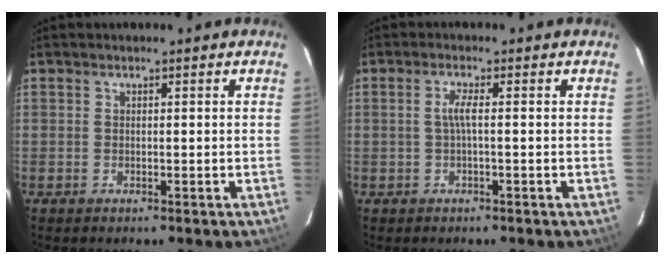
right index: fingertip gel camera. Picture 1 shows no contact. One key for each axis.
{"total": 2.0, "fx": -0.2, "fy": -0.2, "fz": 2.0, "tx": -0.038, "ty": 0.004, "tz": -0.004}